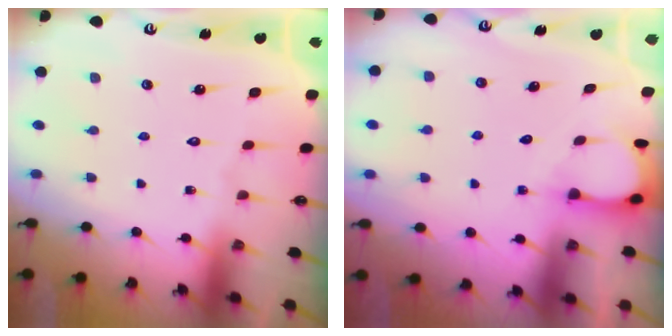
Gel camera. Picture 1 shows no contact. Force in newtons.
{"total": 3.0, "press": 3.0, "slide": 0.3}